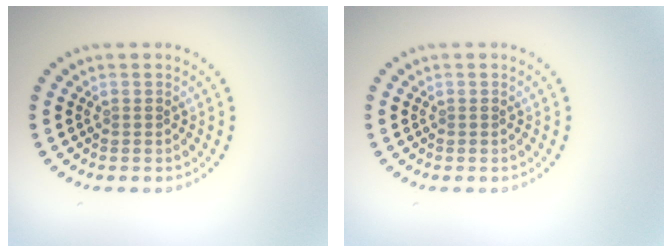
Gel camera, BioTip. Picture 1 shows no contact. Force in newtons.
{"total": 0.0}